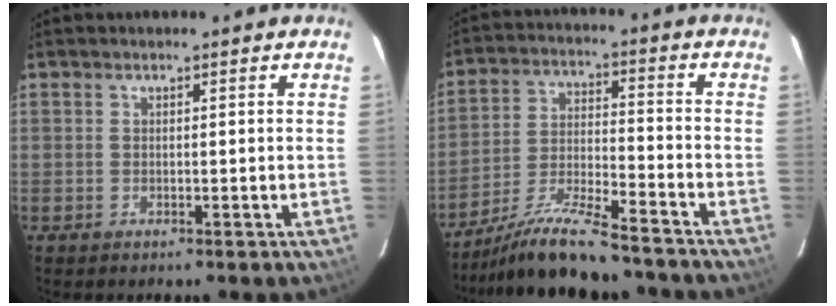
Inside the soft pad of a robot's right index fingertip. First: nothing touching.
{"total": 14.8, "force": [-13.0, 1.5, 7.0], "torque": [-0.151, -0.020, -0.227]}